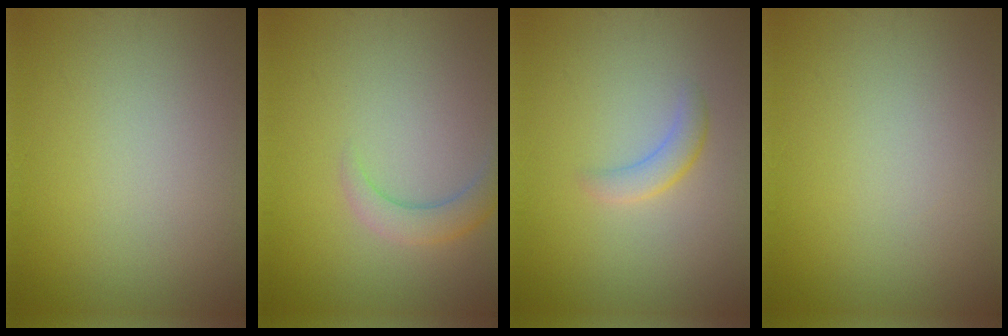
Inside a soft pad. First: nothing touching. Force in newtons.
{"total": 2.5, "press": 2.5, "slide": 0.2}
{"total": 1.8, "press": 1.8, "slide": 0.1}
{"total": 0.0}